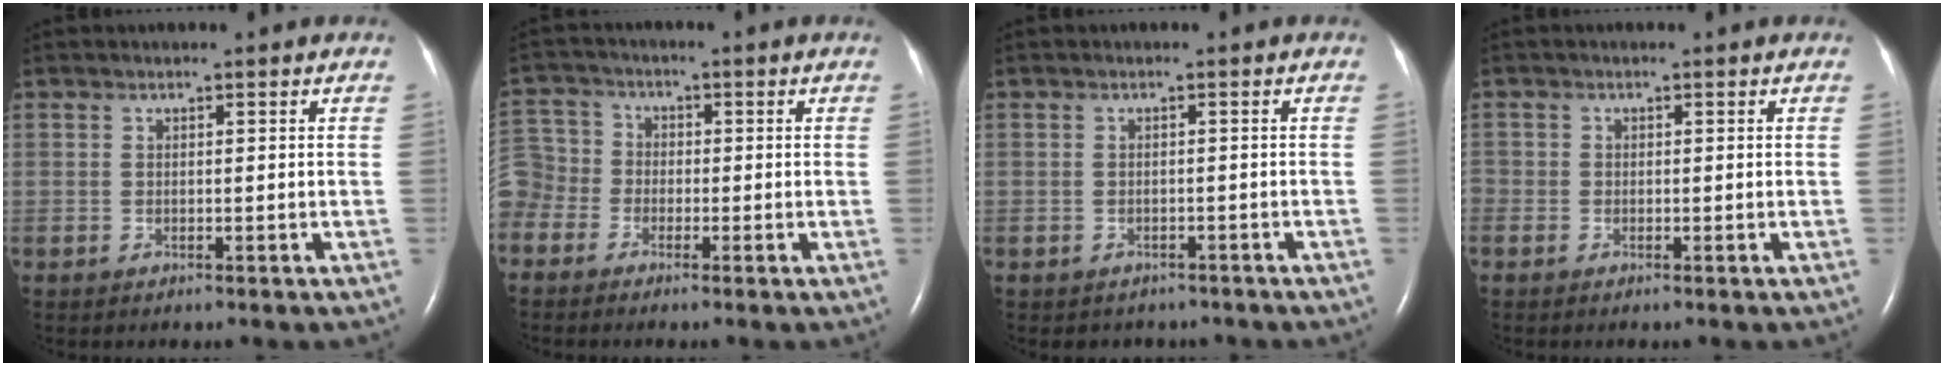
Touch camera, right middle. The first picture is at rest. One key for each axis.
{"total": 8.1, "fx": -3.8, "fy": 6.9, "fz": 1.7, "tx": -0.069, "ty": 0.024, "tz": -0.078}
{"total": 3.3, "fx": -2.7, "fy": 1.8, "fz": 0.1, "tx": -0.004, "ty": 0.011, "tz": -0.031}
{"total": 0.8, "fx": -0.6, "fy": 0.6, "fz": 0.2, "tx": -0.005, "ty": 0.000, "tz": -0.014}